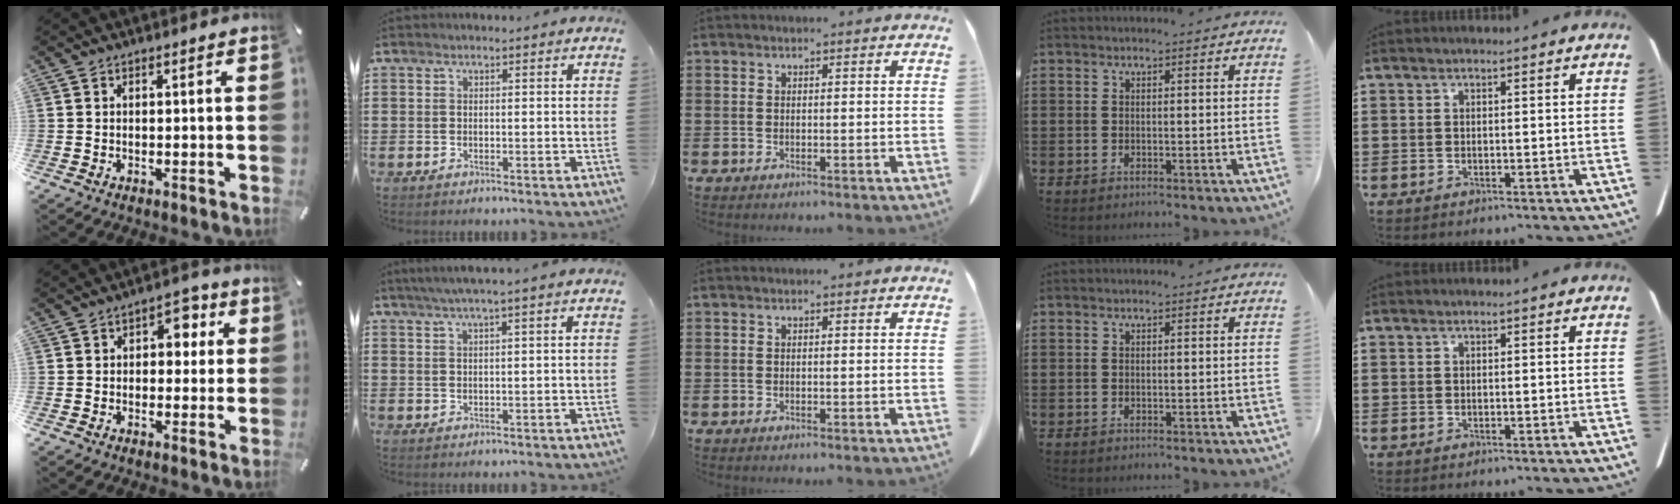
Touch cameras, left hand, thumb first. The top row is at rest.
{"thumb": {"total": 5.5, "force": [0.7, 4.3, 3.4], "torque": [-0.031, 0.001, 0.001]}, "index": {"total": 2.3, "force": [1.4, -0.4, 1.8], "torque": [-0.035, -0.001, 0.024]}}